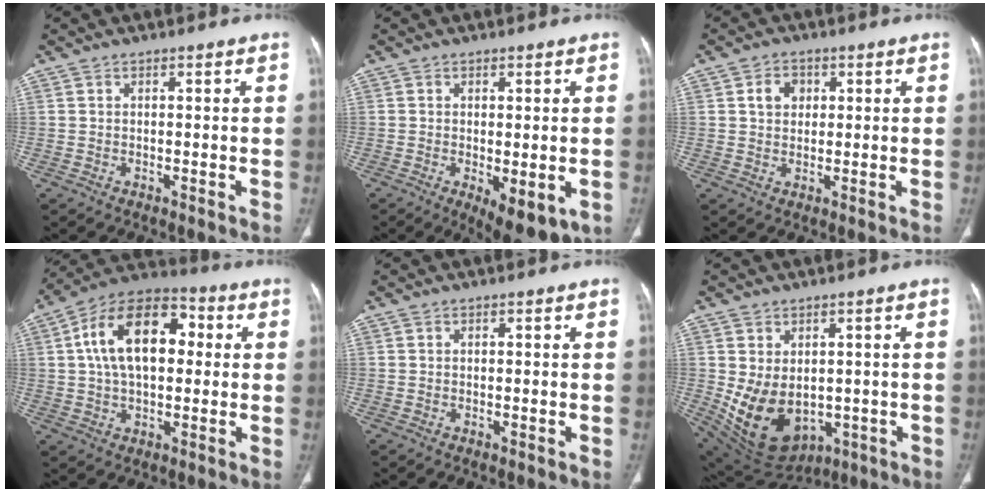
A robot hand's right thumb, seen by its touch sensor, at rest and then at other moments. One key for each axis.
{"total": 9.6, "fx": -3.3, "fy": 3.8, "fz": 8.2, "tx": -0.108, "ty": -0.016, "tz": -0.039}
{"total": 3.9, "fx": 1.1, "fy": 3.2, "fz": 2.0, "tx": -0.018, "ty": 0.002, "tz": 0.019}
{"total": 17.5, "fx": 3.0, "fy": 10.2, "fz": 13.9, "tx": -0.219, "ty": 0.029, "tz": 0.044}
{"total": 0.6, "fx": 0.0, "fy": 0.2, "fz": 0.6, "tx": -0.012, "ty": -0.004, "tz": 0.001}
{"total": 13.2, "fx": -1.5, "fy": 9.4, "fz": 9.1, "tx": -0.142, "ty": -0.011, "tz": 0.013}